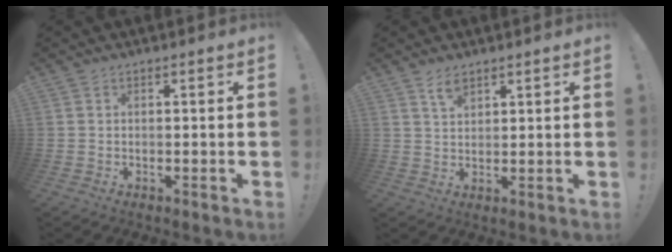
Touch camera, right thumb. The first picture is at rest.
{"total": 3.8, "force": [2.8, 1.7, 2.0], "torque": [-0.028, -0.016, 0.048]}